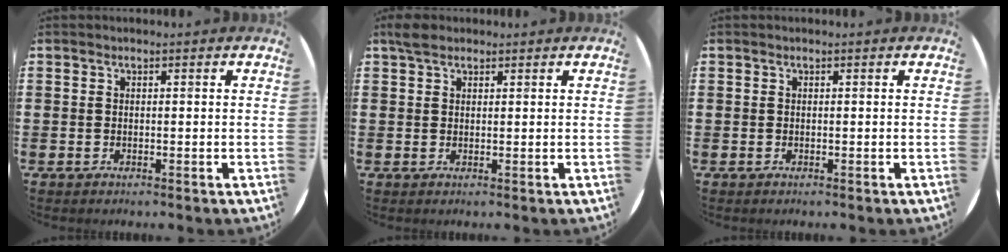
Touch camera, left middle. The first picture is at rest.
{"total": 2.0, "force": [1.6, 0.9, 0.7], "torque": [-0.010, 0.002, 0.030]}
{"total": 0.0}